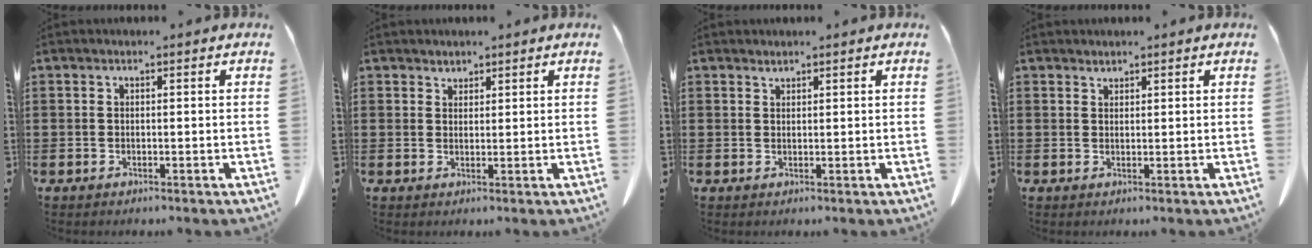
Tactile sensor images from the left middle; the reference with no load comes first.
{"total": 1.6, "force": [1.6, 0.5, -0.1], "torque": [-0.003, -0.001, 0.033]}
{"total": 0.9, "force": [0.9, 0.0, 0.1], "torque": [-0.004, -0.004, 0.020]}
{"total": 1.2, "force": [1.2, 0.1, 0.0], "torque": [-0.003, -0.003, 0.026]}